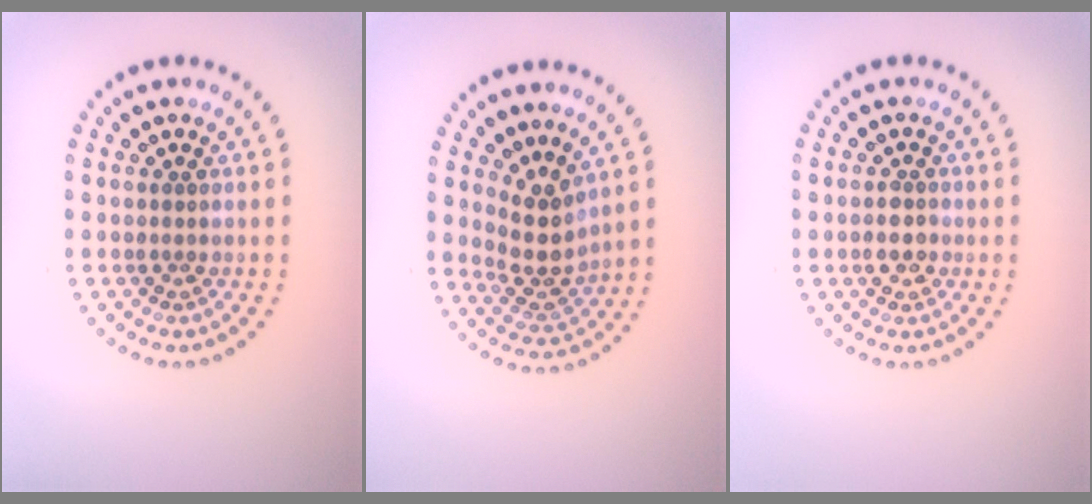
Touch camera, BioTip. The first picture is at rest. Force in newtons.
{"total": 3.2, "press": 2.4, "slide": 2.2}
{"total": 1.6, "press": 1.6, "slide": 0.3}